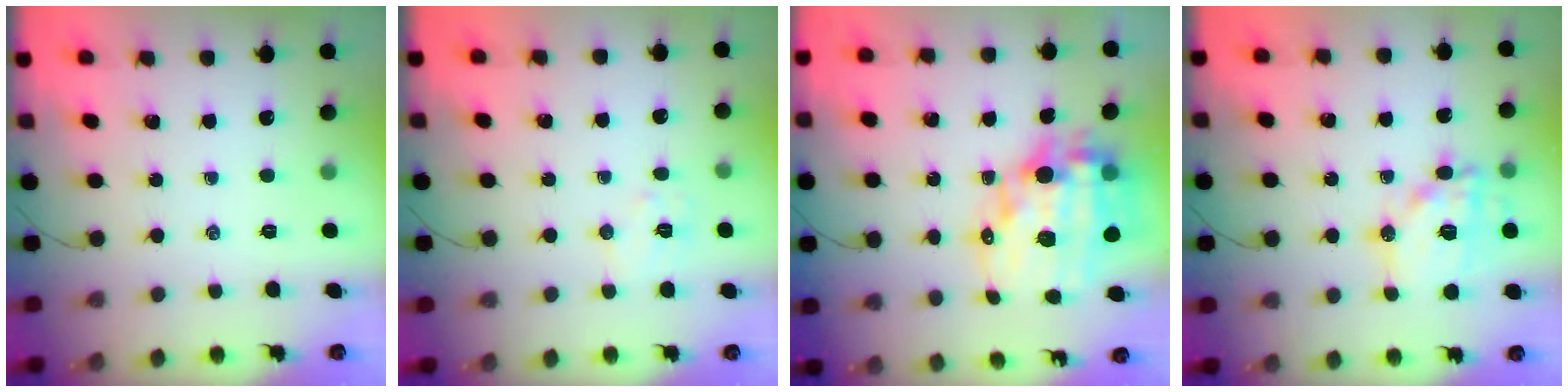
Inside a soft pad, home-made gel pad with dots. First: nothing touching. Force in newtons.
{"total": 6.0, "press": 6.0, "slide": 0.7}
{"total": 19.7, "press": 19.2, "slide": 4.4}
{"total": 15.3, "press": 15.1, "slide": 2.4}